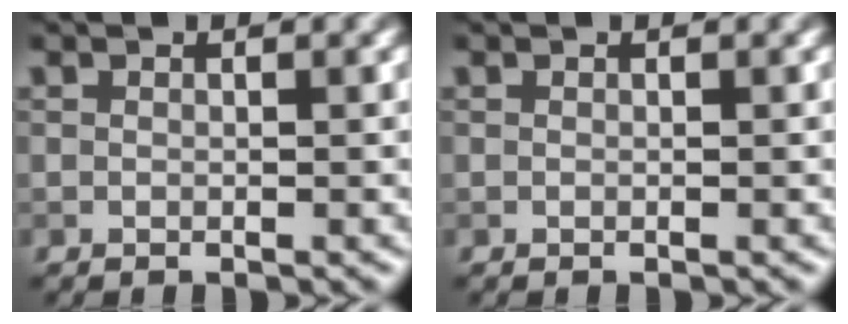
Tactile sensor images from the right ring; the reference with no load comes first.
{"total": 0.0}